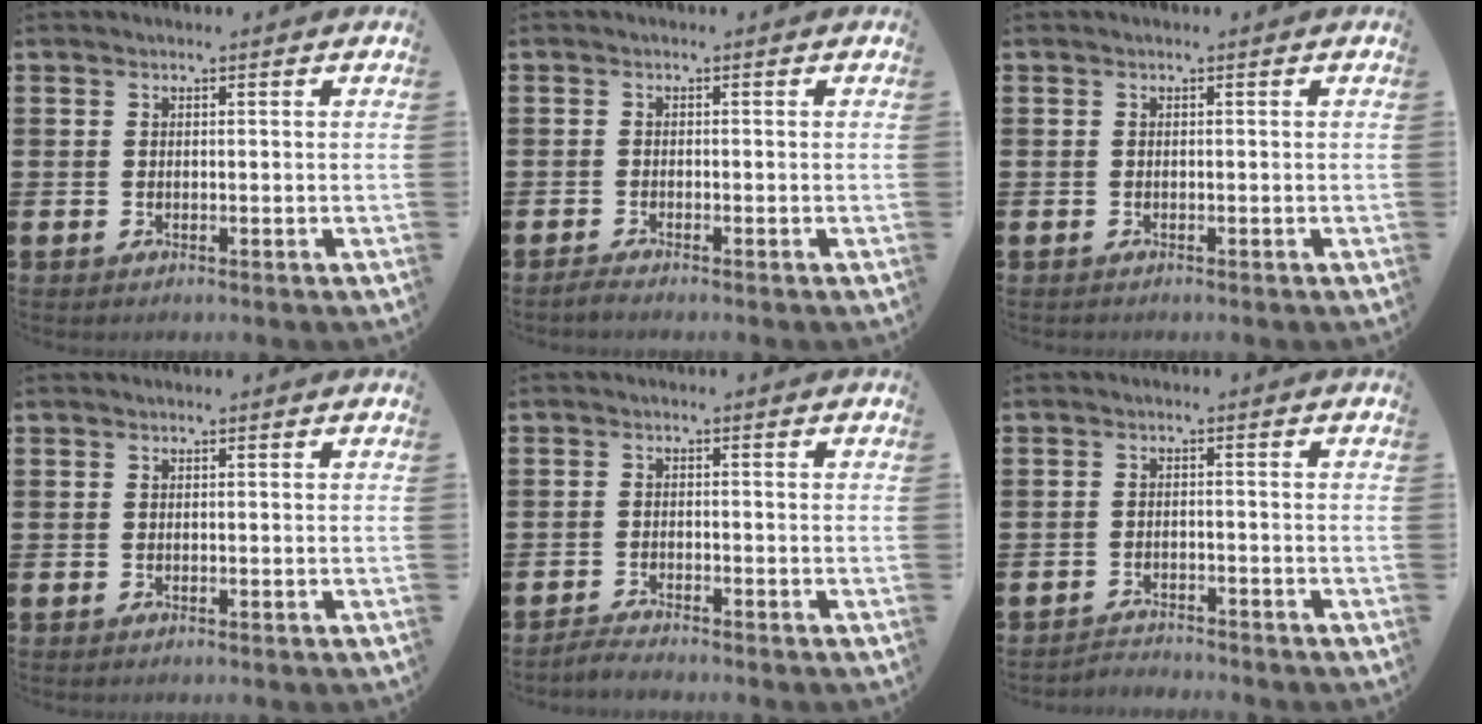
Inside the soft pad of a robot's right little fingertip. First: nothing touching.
{"total": 0.9, "force": [-0.8, 0.0, 0.5], "torque": [-0.008, -0.002, -0.015]}
{"total": 0.0}
{"total": 0.0}
{"total": 1.6, "force": [-1.5, -0.1, 0.2], "torque": [-0.006, 0.002, -0.030]}
{"total": 2.0, "force": [-2.0, 0.0, -0.3], "torque": [-0.001, 0.003, -0.045]}